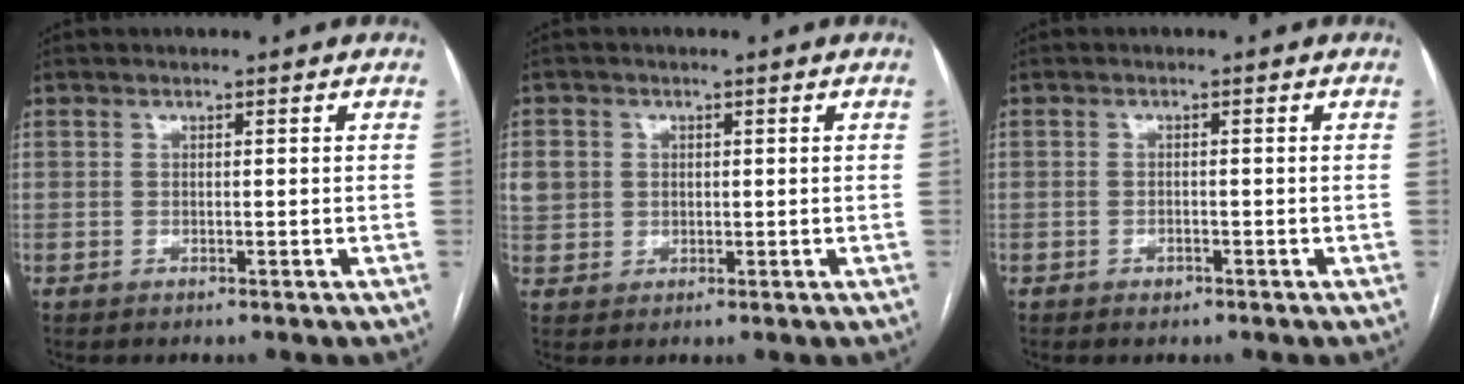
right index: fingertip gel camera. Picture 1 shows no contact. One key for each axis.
{"total": 4.8, "fx": 0.8, "fy": 4.4, "fz": 1.5, "tx": -0.043, "ty": 0.013, "tz": 0.024}
{"total": 1.1, "fx": -0.7, "fy": 0.6, "fz": 0.5, "tx": -0.008, "ty": 0.001, "tz": -0.008}